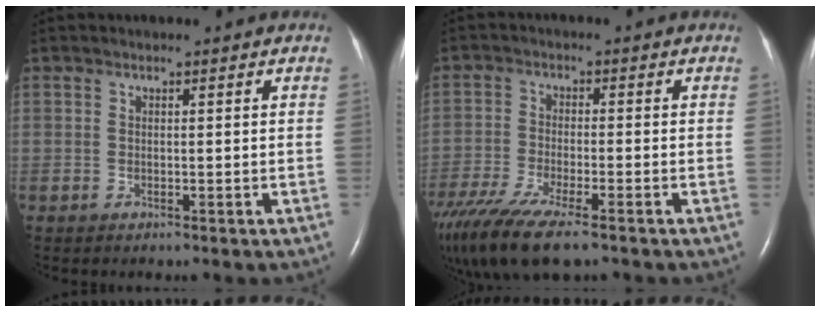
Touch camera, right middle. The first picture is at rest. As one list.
[{"total": 14.9, "force": [-11.0, 3.1, 9.6], "torque": [-0.208, -0.036, -0.189]}]